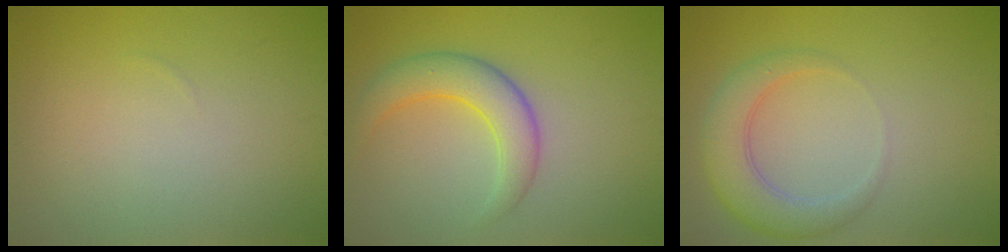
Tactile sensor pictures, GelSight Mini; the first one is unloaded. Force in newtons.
{"total": 4.3, "press": 4.3, "slide": 0.1}
{"total": 4.2, "press": 4.2, "slide": 0.5}